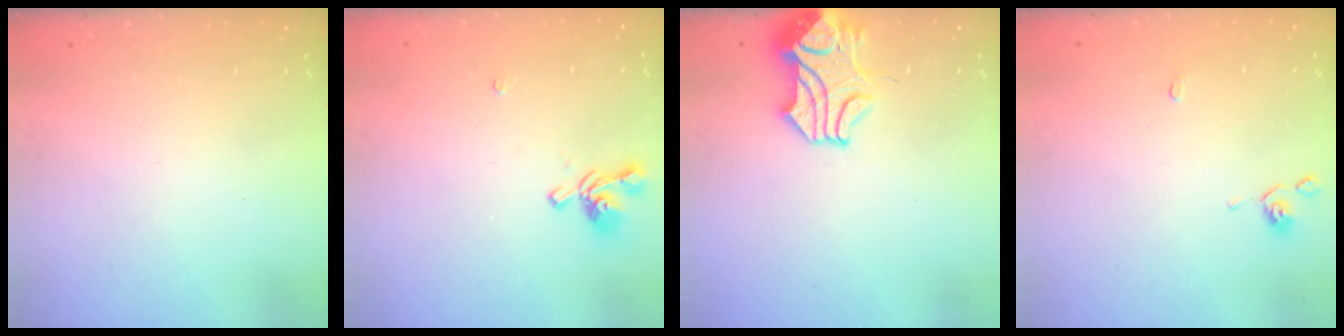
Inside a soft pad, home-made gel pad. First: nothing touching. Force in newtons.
{"total": 1.1, "press": 0.6, "slide": 0.9}
{"total": 3.5, "press": 3.4, "slide": 1.0}
{"total": 0.9, "press": 0.9, "slide": 0.4}